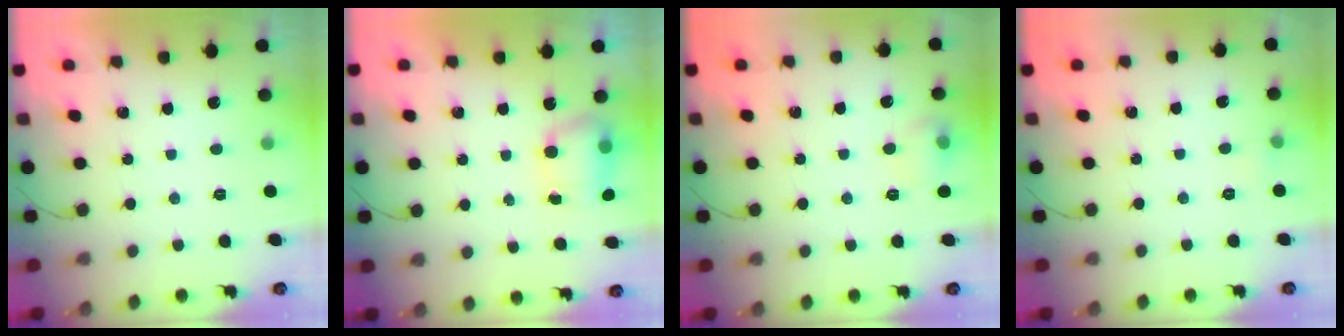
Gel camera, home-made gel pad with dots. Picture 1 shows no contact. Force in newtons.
{"total": 6.6, "press": 6.6, "slide": 0.6}
{"total": 7.1, "press": 7.1, "slide": 0.9}
{"total": 2.5, "press": 2.3, "slide": 1.1}